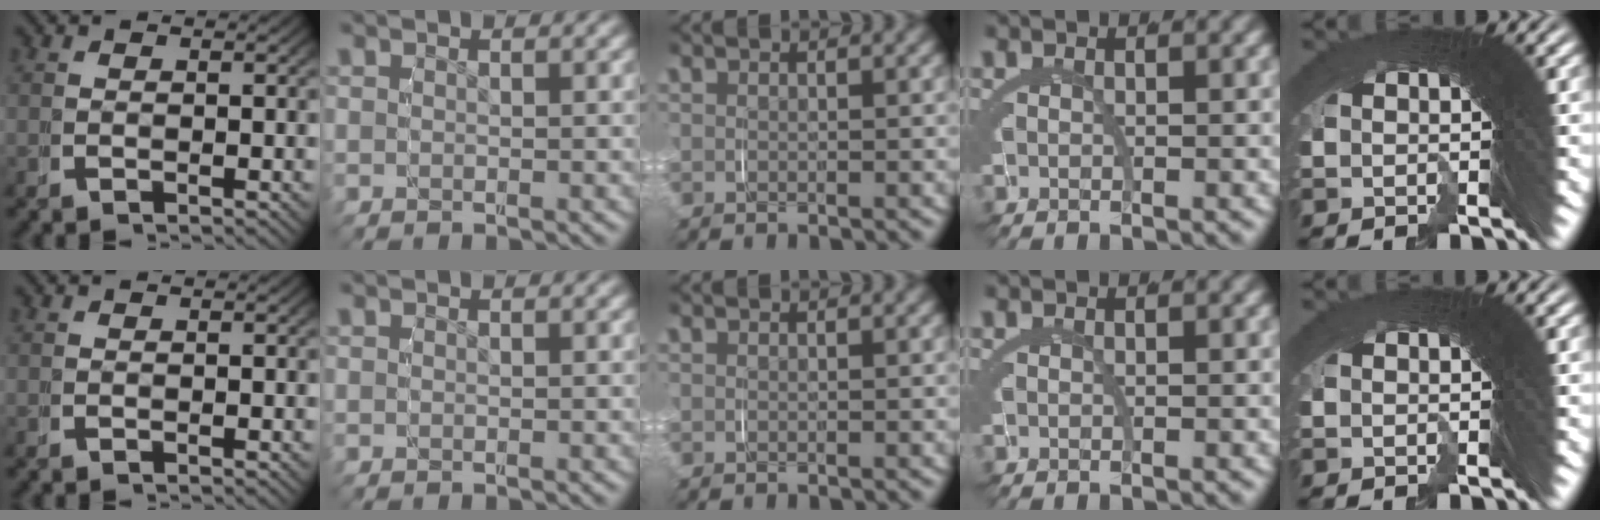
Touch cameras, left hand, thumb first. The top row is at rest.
{}